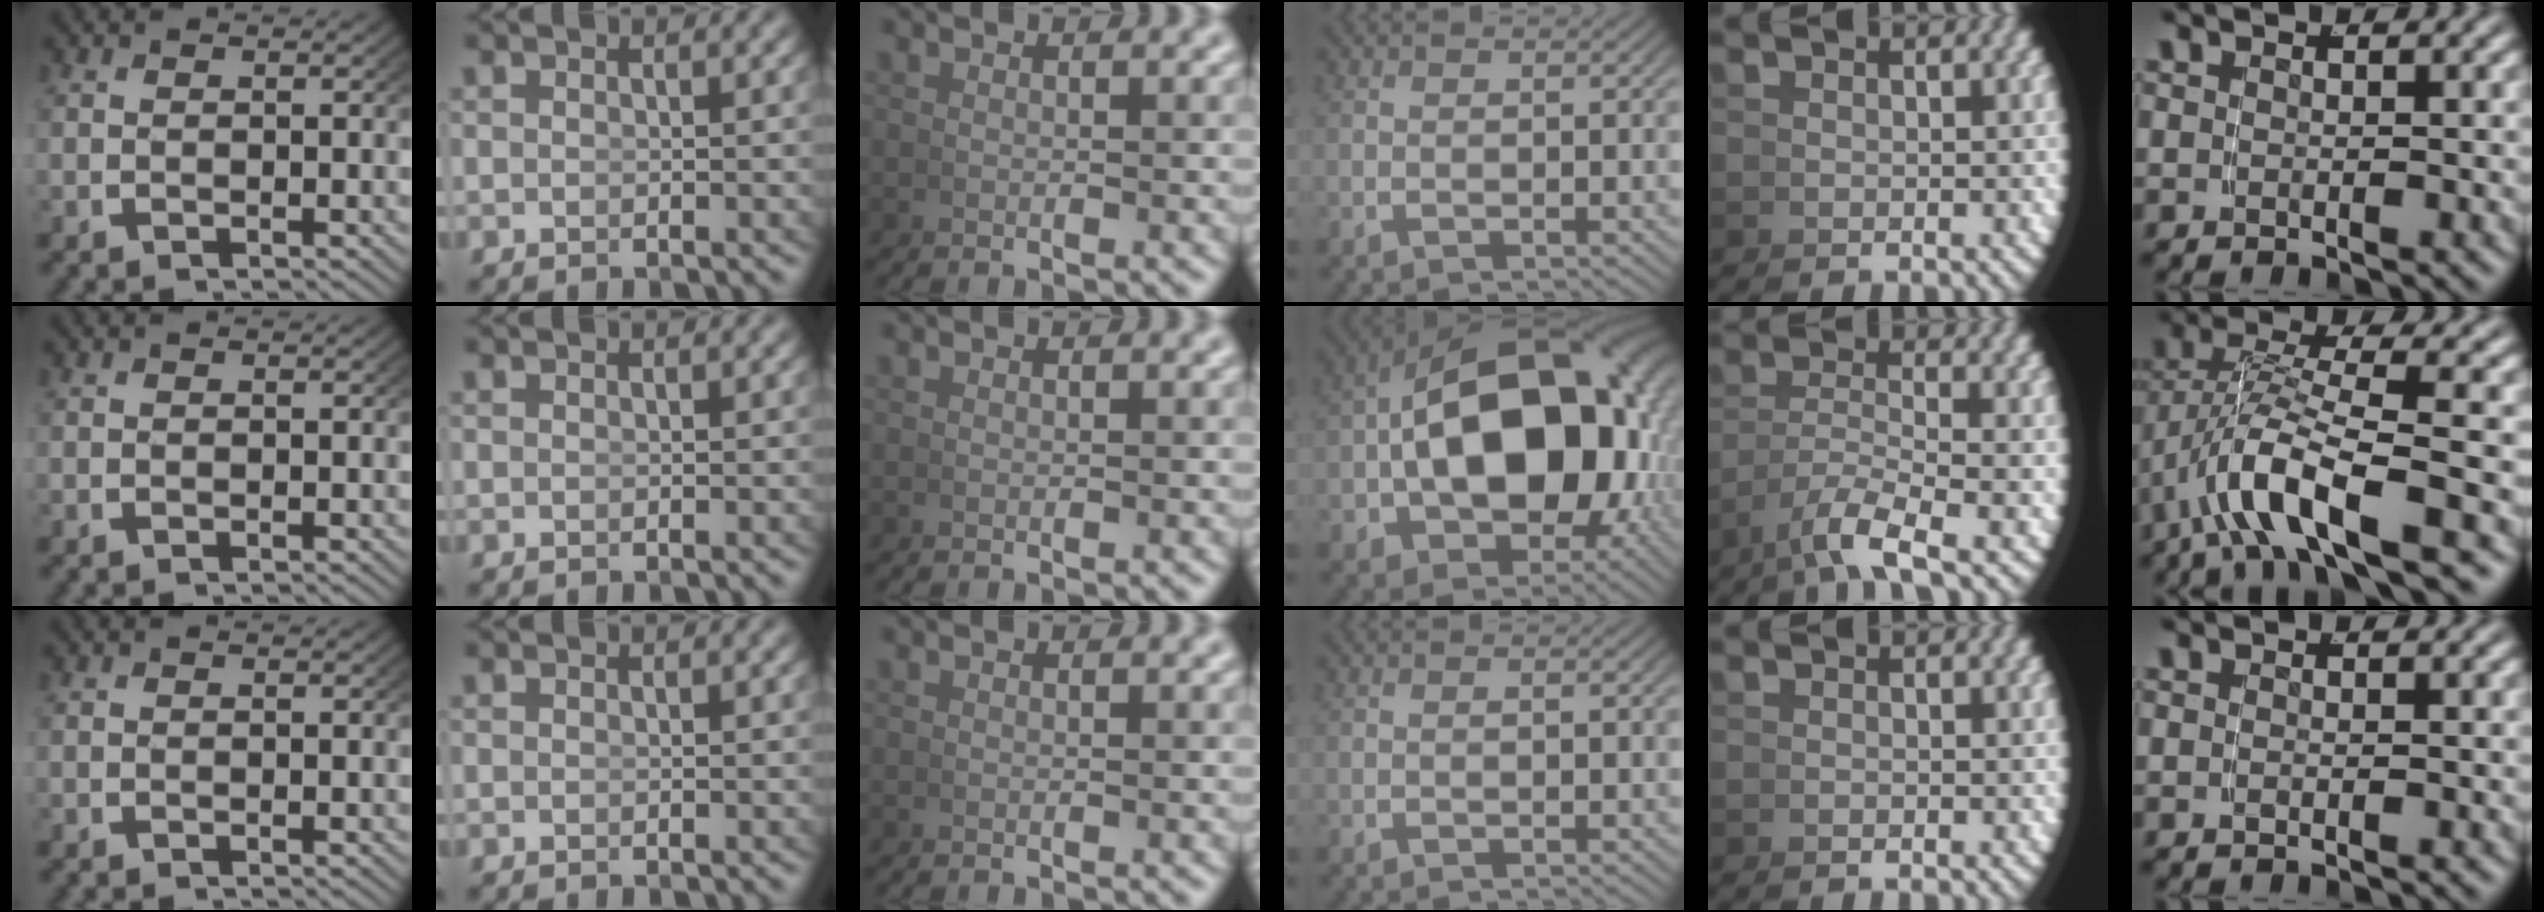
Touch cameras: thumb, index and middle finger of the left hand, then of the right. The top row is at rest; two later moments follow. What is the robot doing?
{"motion": "lift_and_place", "object": "bowl"}